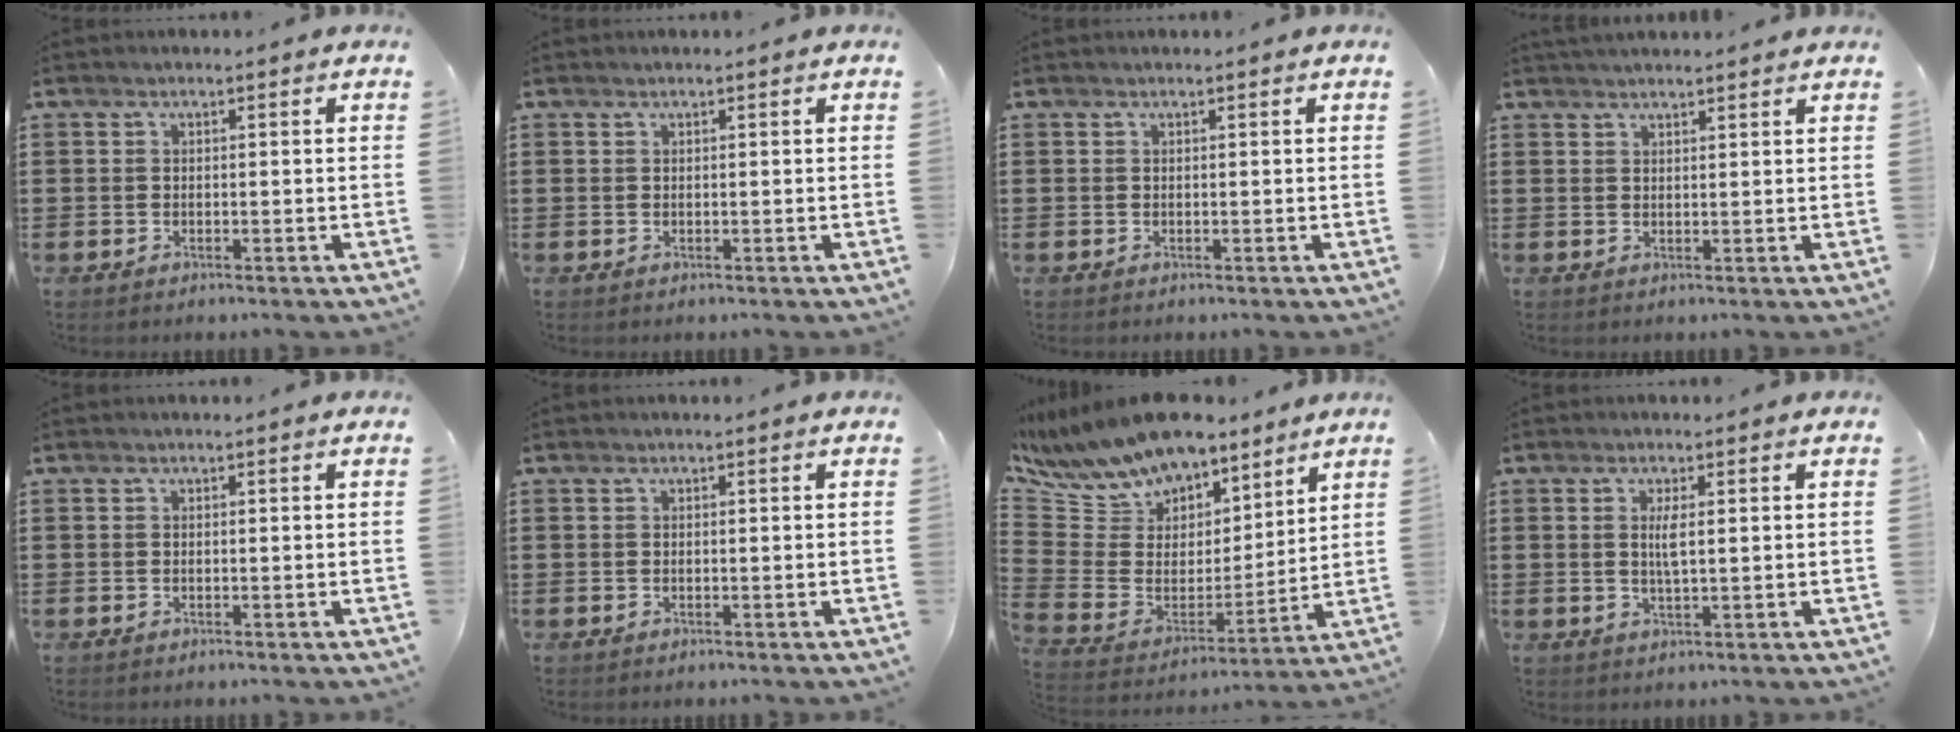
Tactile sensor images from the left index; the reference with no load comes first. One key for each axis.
{"total": 0.0}
{"total": 0.0}
{"total": 1.7, "fx": 1.7, "fy": 0.1, "fz": 0.4, "tx": -0.011, "ty": 0.002, "tz": 0.032}
{"total": 0.0}
{"total": 0.0}
{"total": 12.2, "fx": 10.8, "fy": 5.0, "fz": 2.2, "tx": -0.113, "ty": -0.073, "tz": 0.204}
{"total": 2.5, "fx": 0.6, "fy": 0.4, "fz": 2.5, "tx": -0.051, "ty": 0.000, "tz": 0.007}